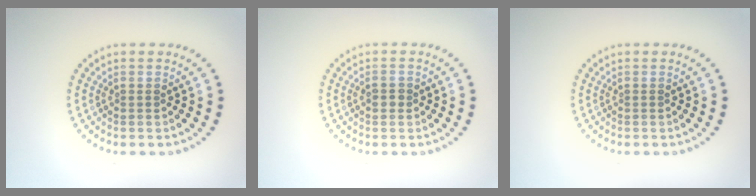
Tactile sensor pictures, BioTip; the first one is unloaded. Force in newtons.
{"total": 1.2, "press": 1.2, "slide": 0.1}
{"total": 0.0}